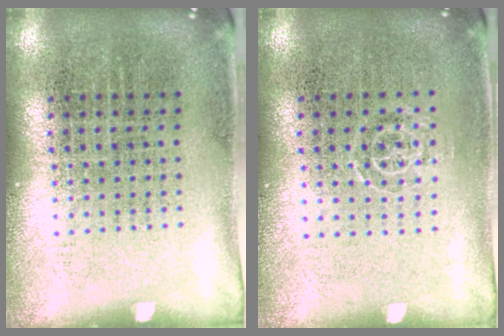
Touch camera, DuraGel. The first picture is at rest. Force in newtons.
{"total": 0.7, "press": 0.5, "slide": 0.4}